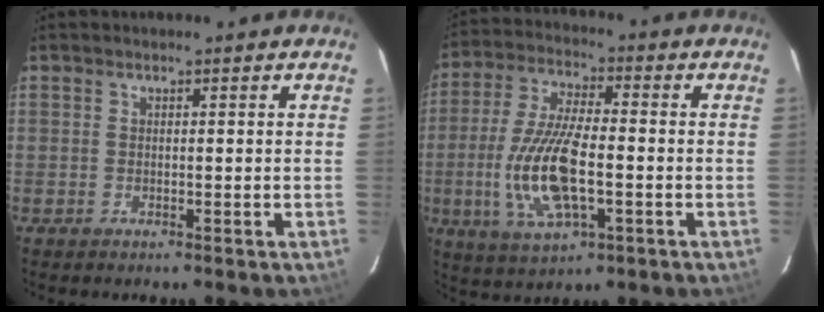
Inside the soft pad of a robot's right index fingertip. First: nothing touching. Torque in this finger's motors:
{"motor_torque": [2.14, 0.00, 1.05, 0.20]}